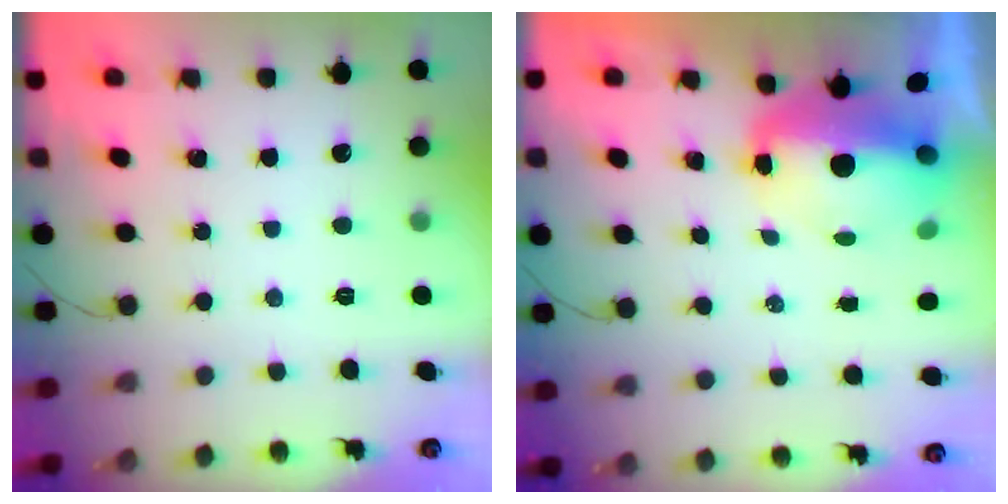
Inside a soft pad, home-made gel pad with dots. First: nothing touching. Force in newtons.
{"total": 13.3, "press": 9.2, "slide": 9.6}